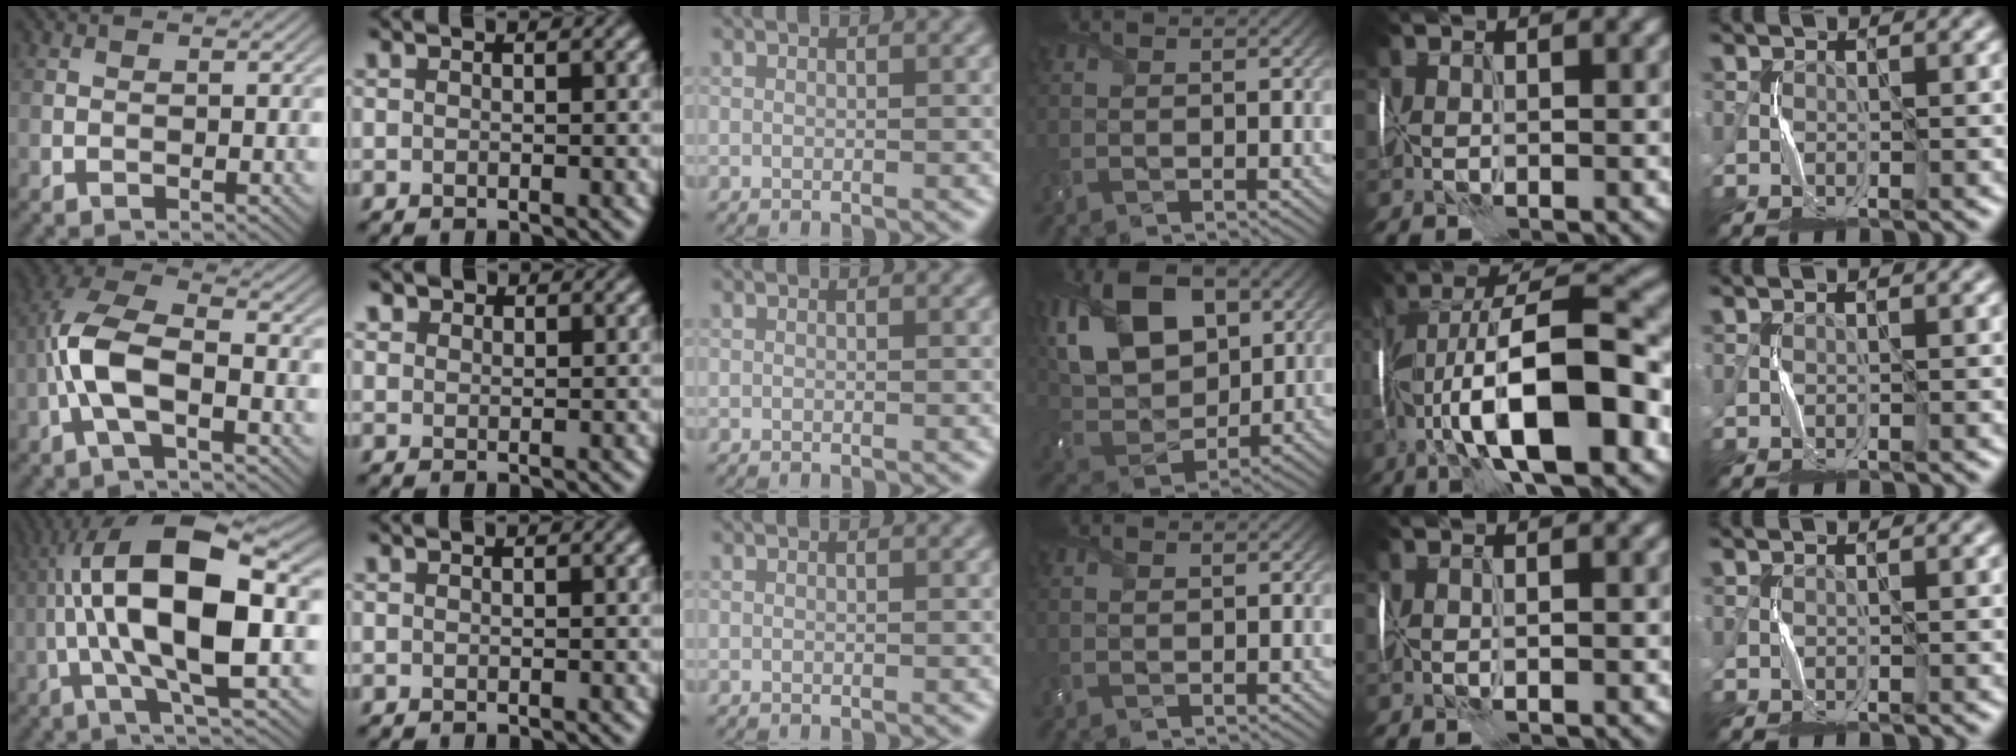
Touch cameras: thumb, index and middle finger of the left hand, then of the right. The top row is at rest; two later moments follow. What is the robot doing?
{"motion": "wrap", "object": "felt sheet"}